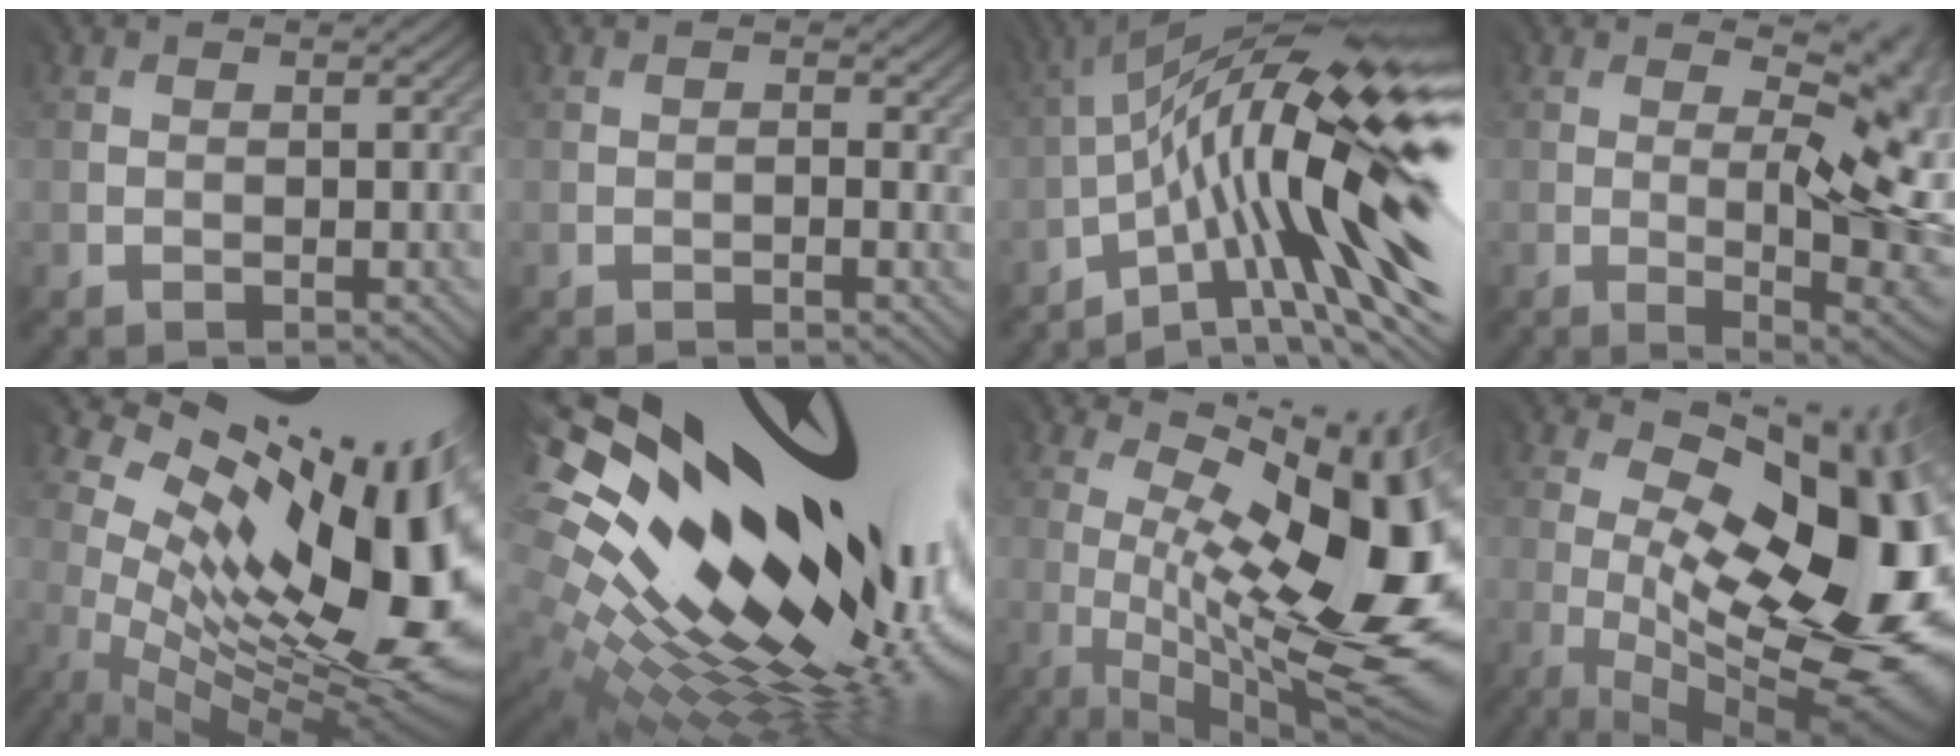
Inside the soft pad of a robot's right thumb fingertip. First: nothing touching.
{"total": 1.1, "force": [-0.5, 0.2, 1.0], "torque": [-0.019, 0.000, -0.007]}
{"total": 19.3, "force": [-3.6, 5.1, 18.3], "torque": [-0.280, 0.014, -0.064]}
{"total": 12.2, "force": [0.2, 4.5, 11.4], "torque": [-0.139, 0.020, 0.014]}
{"total": 17.9, "force": [4.4, 8.2, 15.2], "torque": [-0.219, 0.001, 0.101]}
{"total": 20.5, "force": [4.9, 10.3, 17.1], "torque": [-0.326, 0.013, 0.113]}
{"total": 18.0, "force": [1.9, 6.2, 16.8], "torque": [-0.237, 0.003, 0.053]}
{"total": 18.3, "force": [1.0, 8.1, 16.4], "torque": [-0.226, -0.003, 0.026]}